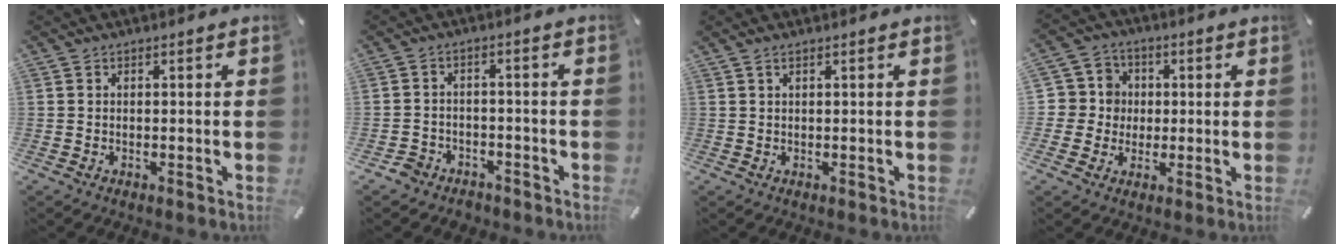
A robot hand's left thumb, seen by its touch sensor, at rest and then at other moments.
{"total": 3.9, "force": [-2.9, 2.5, 0.5], "torque": [-0.014, 0.011, -0.060]}
{"total": 1.0, "force": [0.5, 0.0, 0.9], "torque": [-0.020, 0.000, 0.008]}
{"total": 7.8, "force": [0.4, 7.8, 0.7], "torque": [-0.015, 0.001, 0.011]}